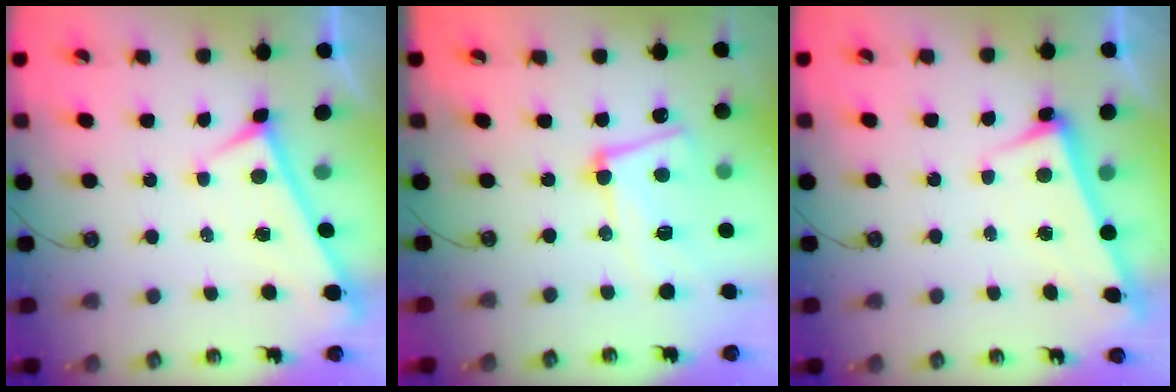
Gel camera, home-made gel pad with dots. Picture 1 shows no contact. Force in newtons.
{"total": 12.0, "press": 11.8, "slide": 2.1}
{"total": 2.6, "press": 2.5, "slide": 0.6}